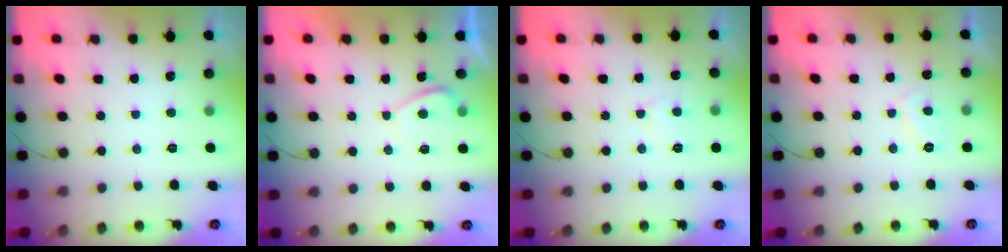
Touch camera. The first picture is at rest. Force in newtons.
{"total": 1.0, "press": 0.8, "slide": 0.5}
{"total": 3.6, "press": 3.6, "slide": 0.3}
{"total": 2.5, "press": 2.3, "slide": 0.8}